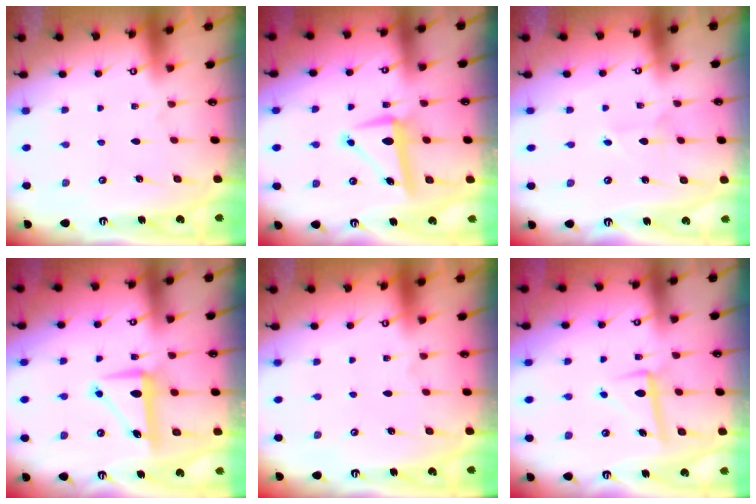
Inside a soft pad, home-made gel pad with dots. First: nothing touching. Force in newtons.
{"total": 8.2, "press": 8.2, "slide": 1.0}
{"total": 2.4, "press": 2.3, "slide": 0.2}
{"total": 8.8, "press": 8.8, "slide": 0.4}
{"total": 0.0}
{"total": 7.0, "press": 6.9, "slide": 1.2}